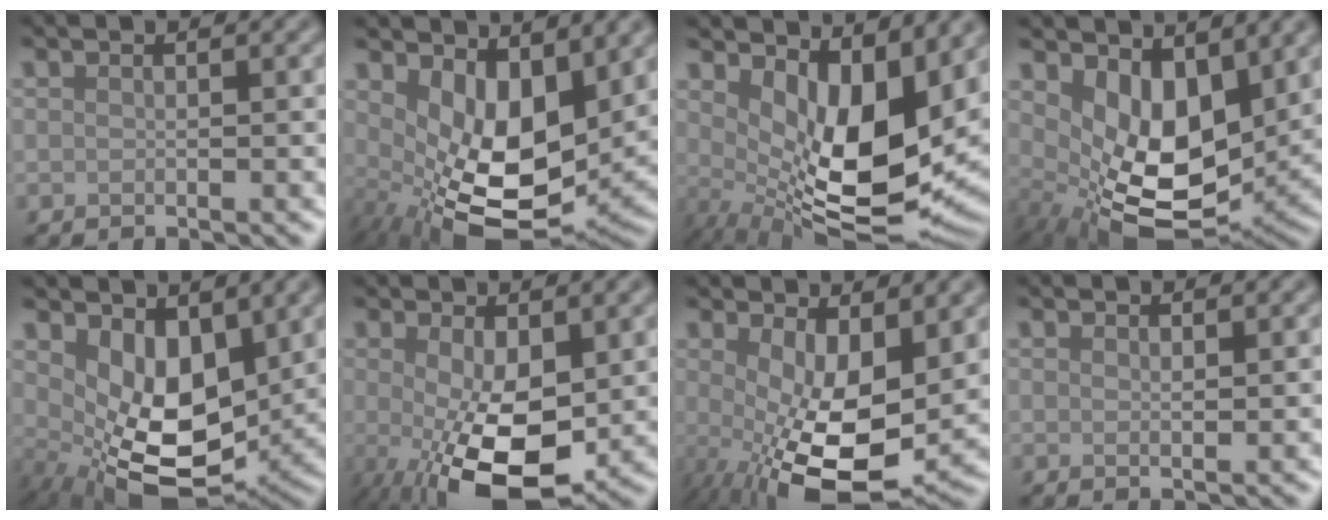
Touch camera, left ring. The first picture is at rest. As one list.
[{"total": 9.5, "force": [1.3, 5.1, 7.9], "torque": [-0.144, -0.030, 0.034]}, {"total": 11.2, "force": [1.8, 5.2, 9.7], "torque": [-0.163, -0.033, 0.044]}, {"total": 8.6, "force": [1.8, 4.9, 6.8], "torque": [-0.125, -0.027, 0.040]}, {"total": 7.7, "force": [1.4, 4.5, 6.1], "torque": [-0.115, -0.028, 0.036]}, {"total": 8.8, "force": [-1.2, 3.9, 7.8], "torque": [-0.155, -0.019, -0.014]}, {"total": 10.1, "force": [-1.0, 4.4, 9.1], "torque": [-0.169, -0.023, -0.003]}, {"total": 0.8, "force": [0.5, 0.1, 0.5], "torque": [-0.009, -0.002, 0.010]}]